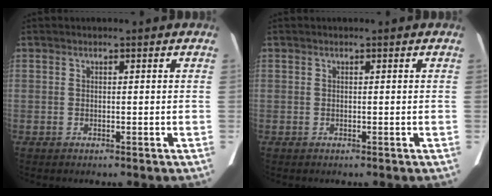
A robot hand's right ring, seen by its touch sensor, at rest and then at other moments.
{"total": 0.0}